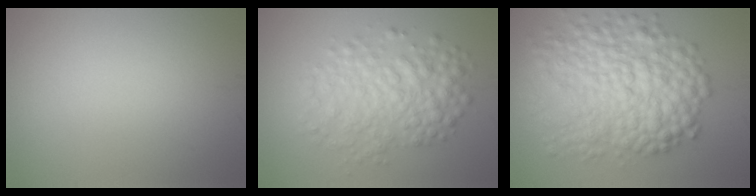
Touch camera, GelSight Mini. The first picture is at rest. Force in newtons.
{"total": 5.2, "press": 5.2, "slide": 0.0}
{"total": 9.3, "press": 9.3, "slide": 0.1}